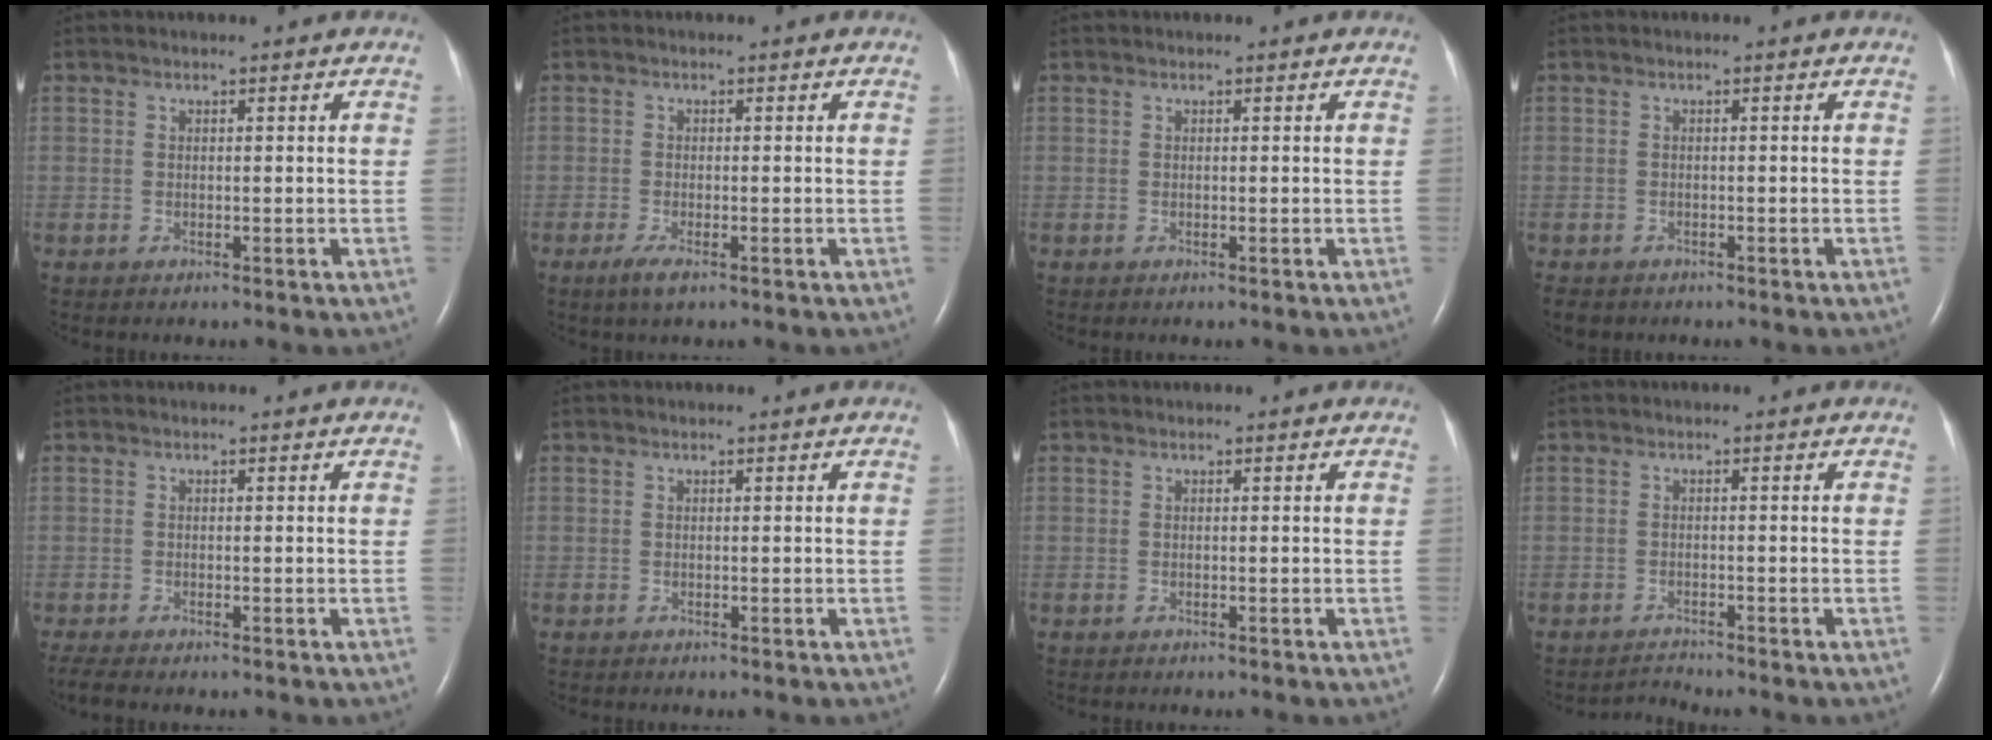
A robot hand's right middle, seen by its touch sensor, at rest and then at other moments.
{"total": 2.3, "force": [-1.4, 0.5, 1.8], "torque": [-0.045, -0.006, -0.028]}
{"total": 0.0}
{"total": 3.0, "force": [-2.4, 1.6, 0.9], "torque": [-0.016, -0.004, -0.033]}
{"total": 2.2, "force": [-1.9, 0.1, 1.1], "torque": [-0.031, -0.009, -0.036]}
{"total": 0.0}
{"total": 0.0}
{"total": 1.4, "force": [-1.2, -0.5, -0.5], "torque": [0.012, -0.014, -0.018]}